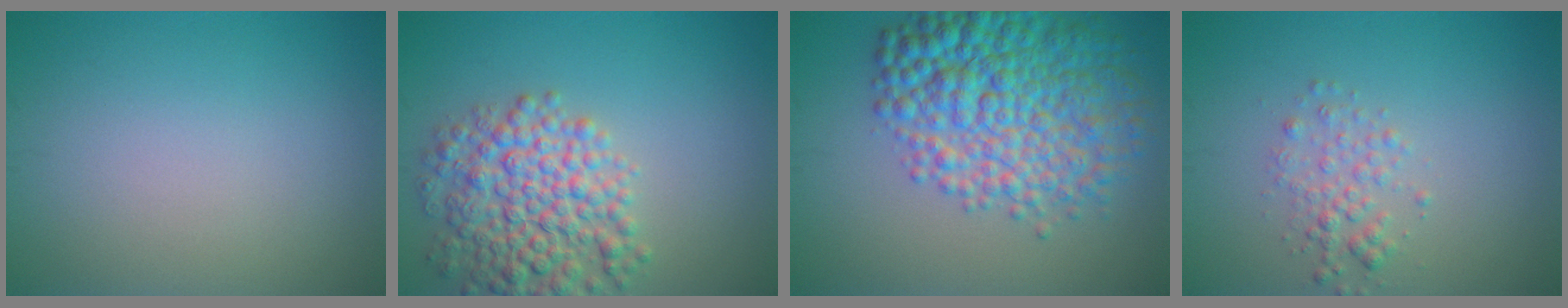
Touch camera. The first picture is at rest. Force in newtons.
{"total": 7.0, "press": 7.0, "slide": 0.2}
{"total": 9.3, "press": 9.3, "slide": 0.1}
{"total": 2.0, "press": 2.0, "slide": 0.1}